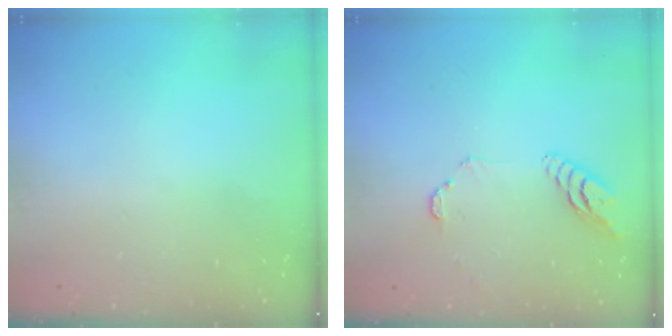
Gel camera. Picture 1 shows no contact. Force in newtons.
{"total": 7.7, "press": 7.7, "slide": 0.6}